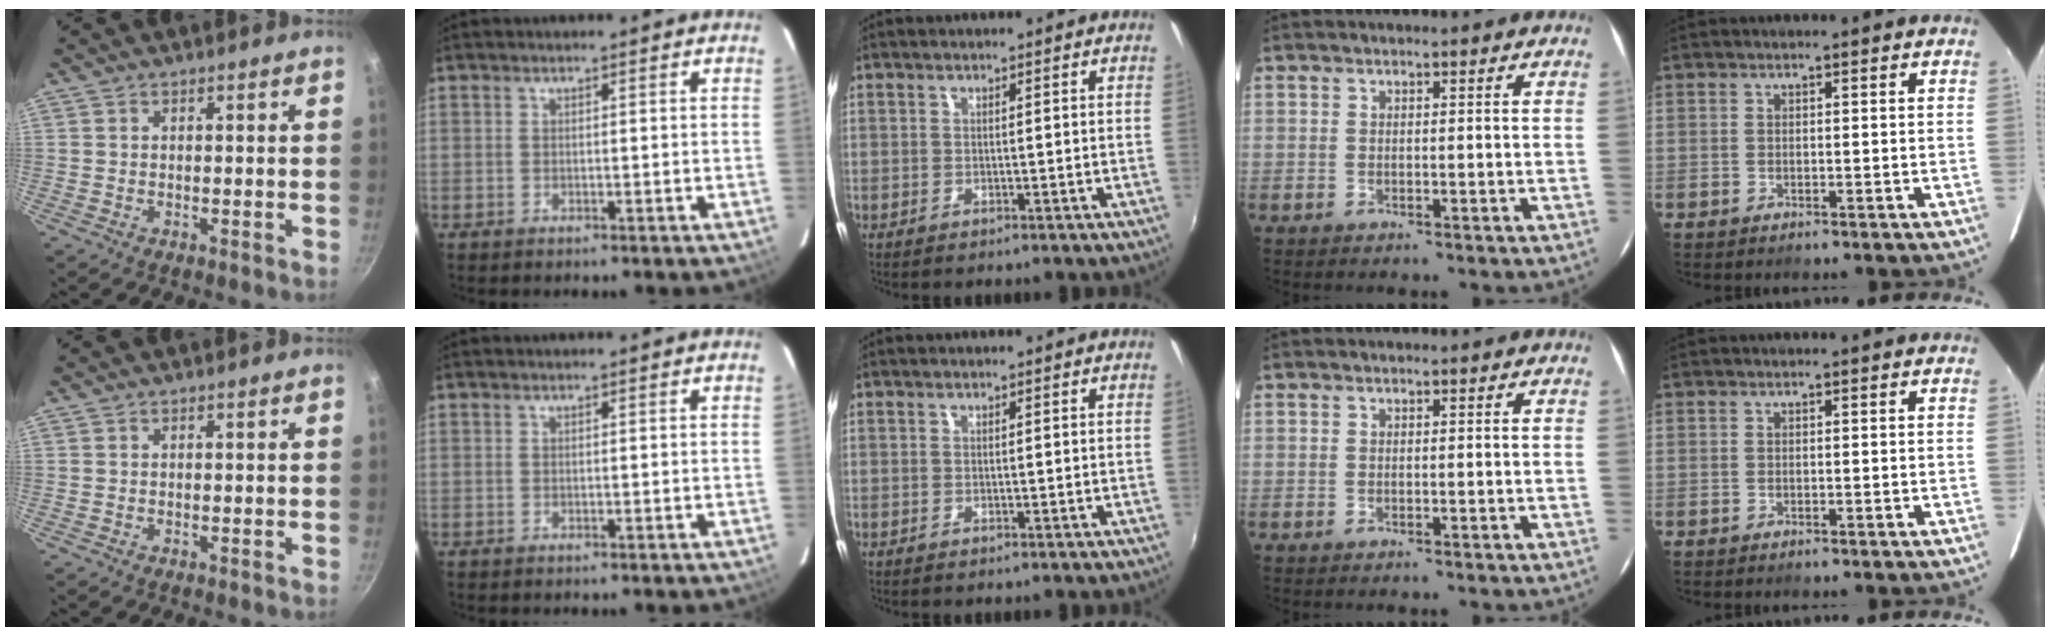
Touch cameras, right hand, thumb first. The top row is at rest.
{}